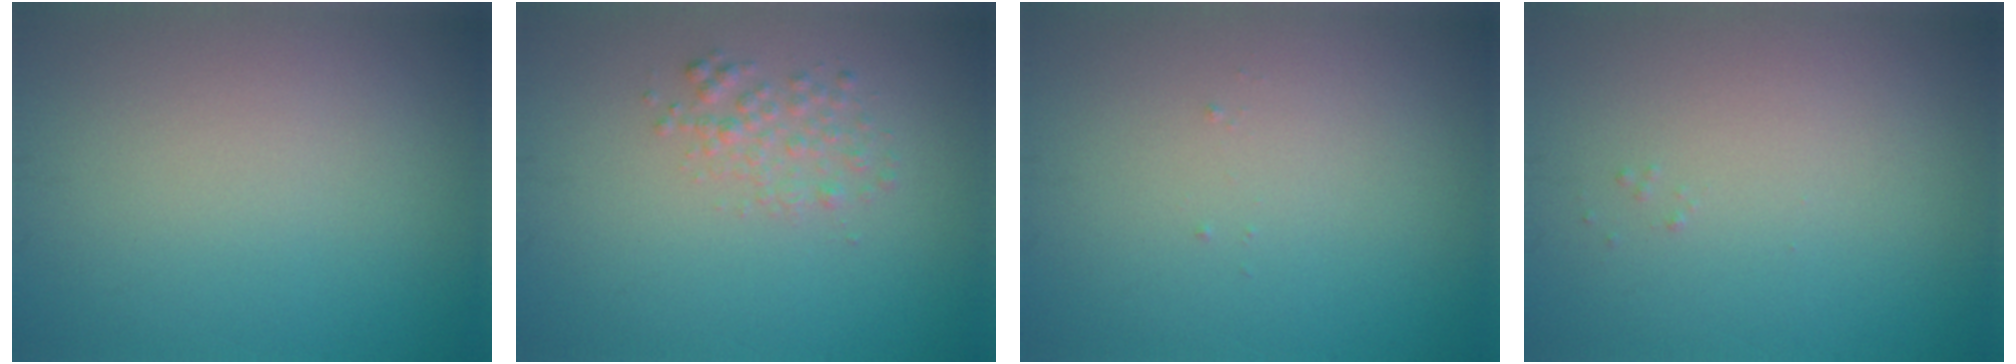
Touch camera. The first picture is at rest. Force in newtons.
{"total": 1.7, "press": 1.7, "slide": 0.1}
{"total": 0.0}
{"total": 0.0}